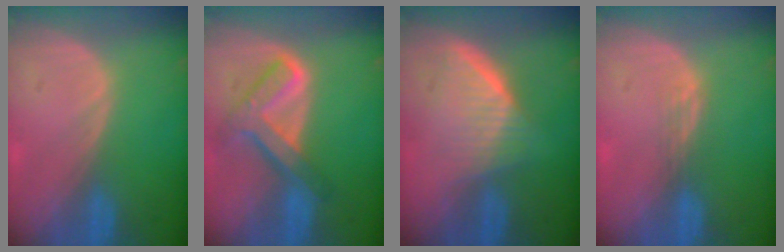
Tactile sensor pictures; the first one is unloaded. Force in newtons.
{"total": 7.8, "press": 6.6, "slide": 4.2}
{"total": 6.7, "press": 6.0, "slide": 2.9}
{"total": 1.8, "press": 1.3, "slide": 1.2}